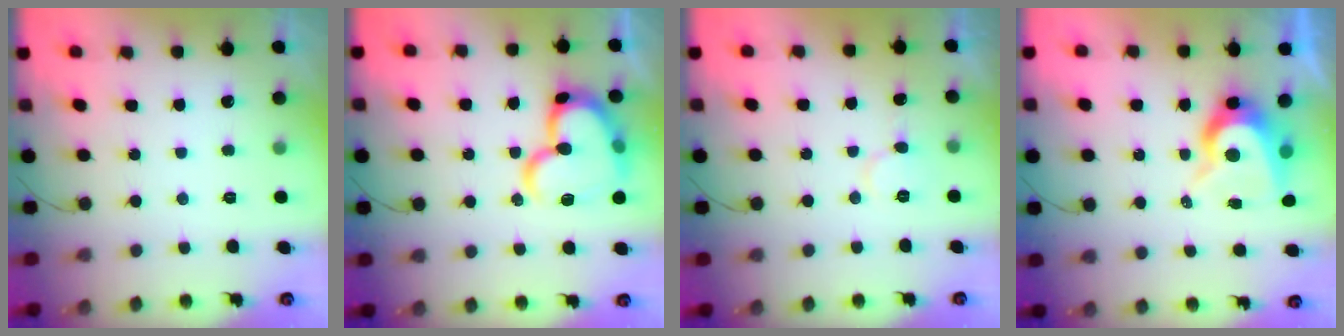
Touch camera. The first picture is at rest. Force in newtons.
{"total": 20.6, "press": 20.4, "slide": 2.6}
{"total": 6.3, "press": 6.2, "slide": 0.6}
{"total": 9.0, "press": 9.0, "slide": 0.9}